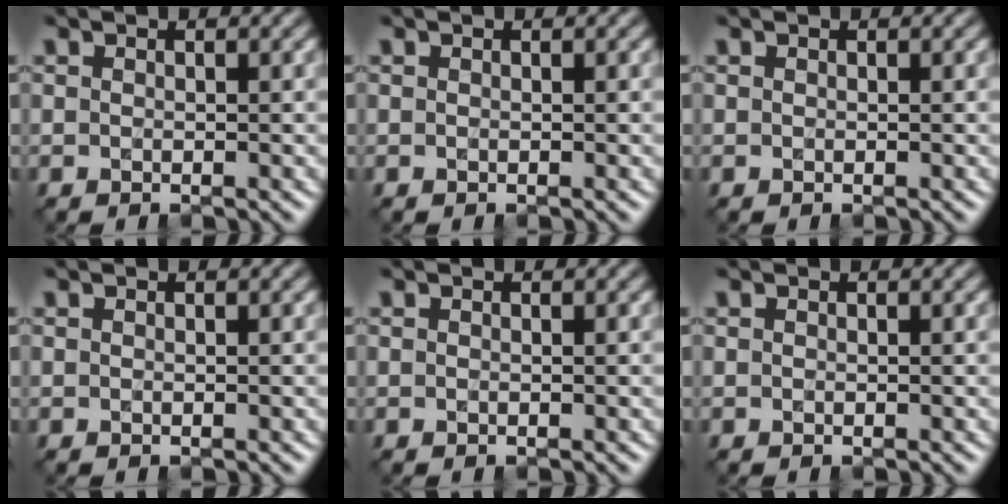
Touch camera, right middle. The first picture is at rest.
{"total": 0.0}
{"total": 0.0}
{"total": 0.0}
{"total": 0.0}
{"total": 0.0}